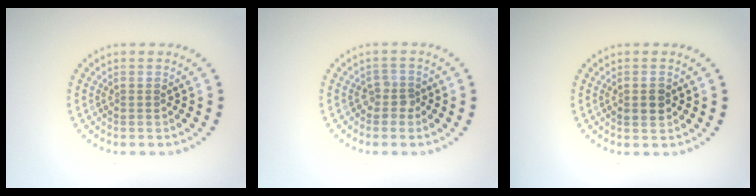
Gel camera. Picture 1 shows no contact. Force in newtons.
{"total": 1.4, "press": 1.2, "slide": 0.8}
{"total": 1.7, "press": 1.7, "slide": 0.1}